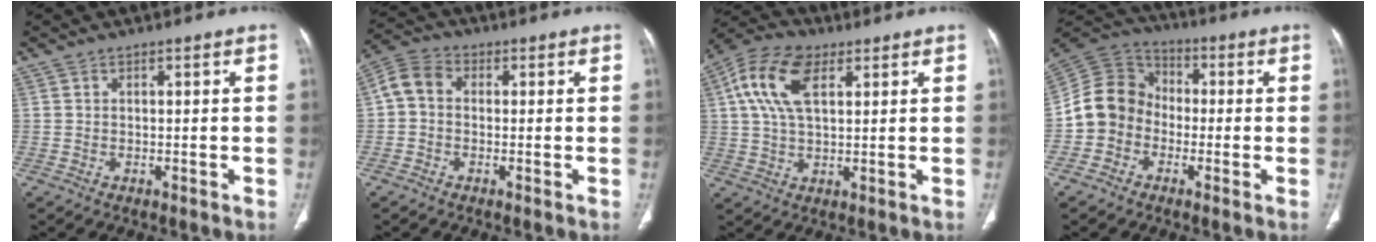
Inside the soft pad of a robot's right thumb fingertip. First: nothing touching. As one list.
[{"total": 5.5, "force": [0.1, 4.3, 3.6], "torque": [-0.062, 0.018, -0.011]}, {"total": 11.7, "force": [4.0, 6.3, 9.0], "torque": [-0.182, 0.010, 0.069]}, {"total": 10.5, "force": [-2.5, 9.4, 4.1], "torque": [-0.062, 0.042, -0.060]}]